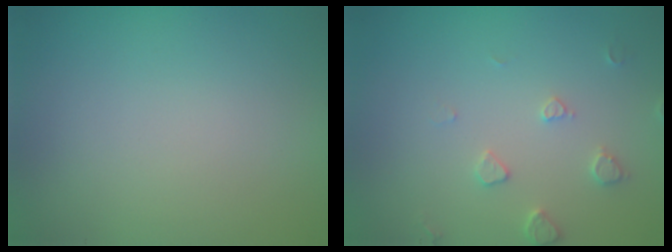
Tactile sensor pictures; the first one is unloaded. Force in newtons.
{"total": 1.9, "press": 1.8, "slide": 0.3}